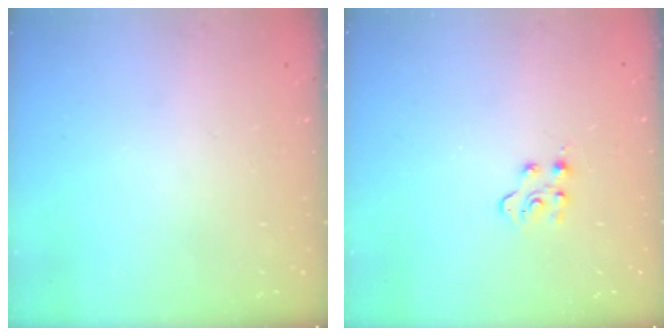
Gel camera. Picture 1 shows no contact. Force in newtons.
{"total": 3.4, "press": 3.4, "slide": 0.6}